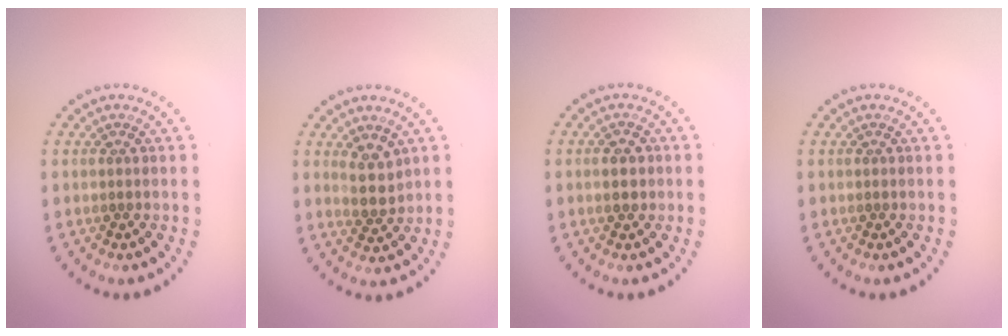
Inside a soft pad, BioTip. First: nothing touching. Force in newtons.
{"total": 2.6, "press": 2.3, "slide": 1.3}
{"total": 1.8, "press": 1.8, "slide": 0.3}
{"total": 0.0}